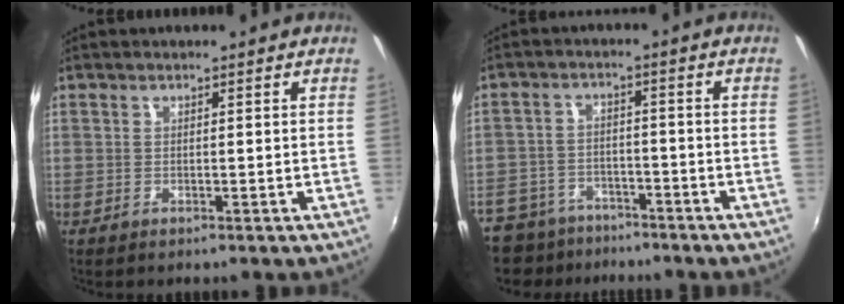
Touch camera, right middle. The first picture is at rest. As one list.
[{"total": 15.2, "force": [-11.1, 9.1, 4.9], "torque": [-0.160, -0.003, -0.175]}]